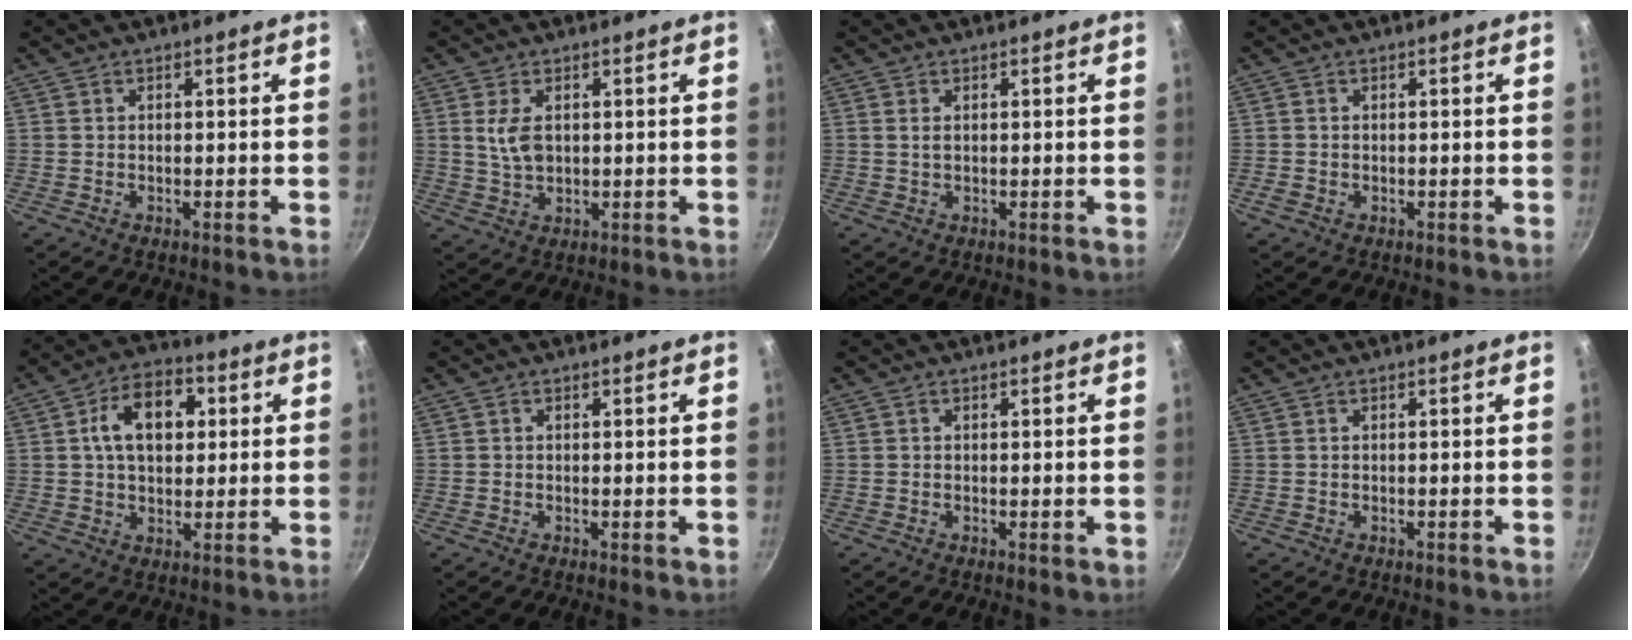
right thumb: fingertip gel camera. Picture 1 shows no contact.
{"total": 5.2, "force": [1.1, 3.1, 4.0], "torque": [-0.072, -0.005, 0.025]}
{"total": 1.2, "force": [0.3, 0.7, 0.9], "torque": [-0.017, 0.001, 0.004]}
{"total": 1.1, "force": [-0.3, 0.9, 0.5], "torque": [-0.009, 0.000, -0.007]}
{"total": 12.2, "force": [2.7, 8.1, 8.7], "torque": [-0.111, 0.013, 0.033]}
{"total": 0.7, "force": [0.1, 0.3, 0.6], "torque": [-0.009, 0.000, 0.001]}
{"total": 0.8, "force": [0.2, 0.3, 0.7], "torque": [-0.010, 0.000, 0.001]}
{"total": 0.0}